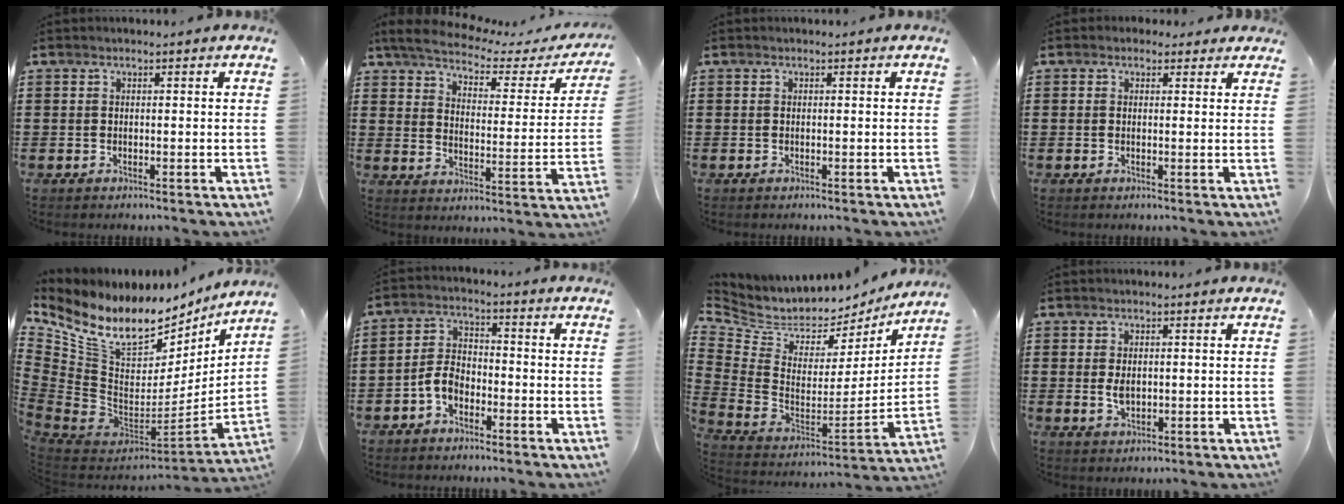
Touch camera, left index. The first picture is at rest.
{"total": 4.3, "force": [3.6, 1.0, 2.2], "torque": [-0.065, -0.023, 0.054]}
{"total": 0.0}
{"total": 1.5, "force": [1.0, 1.1, 0.4], "torque": [-0.004, 0.005, 0.017]}
{"total": 12.4, "force": [7.7, 7.0, 6.6], "torque": [-0.157, -0.059, 0.140]}
{"total": 4.5, "force": [-2.6, 2.6, 2.6], "torque": [-0.069, 0.005, -0.057]}
{"total": 5.4, "force": [4.6, 2.7, 0.9], "torque": [-0.055, -0.054, 0.079]}
{"total": 2.6, "force": [0.1, 1.5, 2.1], "torque": [-0.051, 0.000, 0.000]}